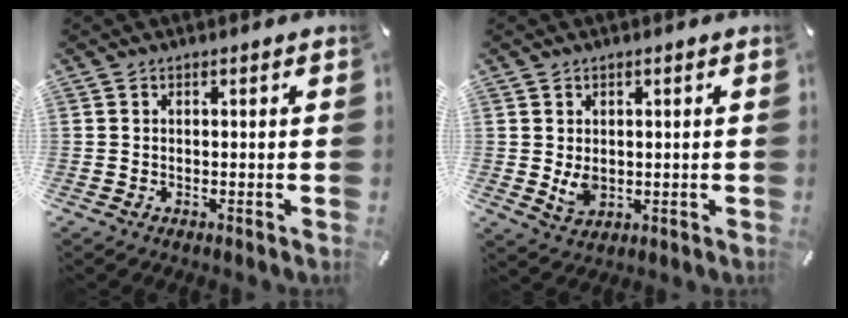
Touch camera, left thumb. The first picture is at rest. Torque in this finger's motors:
{"motor_torque": [0.76, 0.86, 0.19, -0.20, 0.00]}